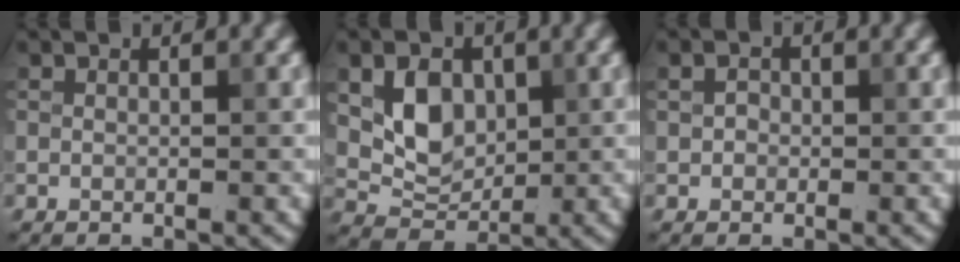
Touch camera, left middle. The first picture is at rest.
{"total": 4.5, "force": [0.9, 3.4, 2.9], "torque": [-0.056, -0.006, 0.018]}
{"total": 1.1, "force": [0.1, 1.0, 0.5], "torque": [-0.005, 0.002, -0.002]}